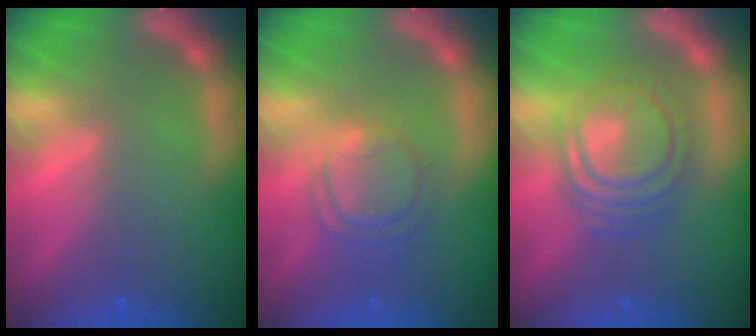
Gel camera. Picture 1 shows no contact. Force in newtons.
{"total": 5.1}
{"total": 7.6}